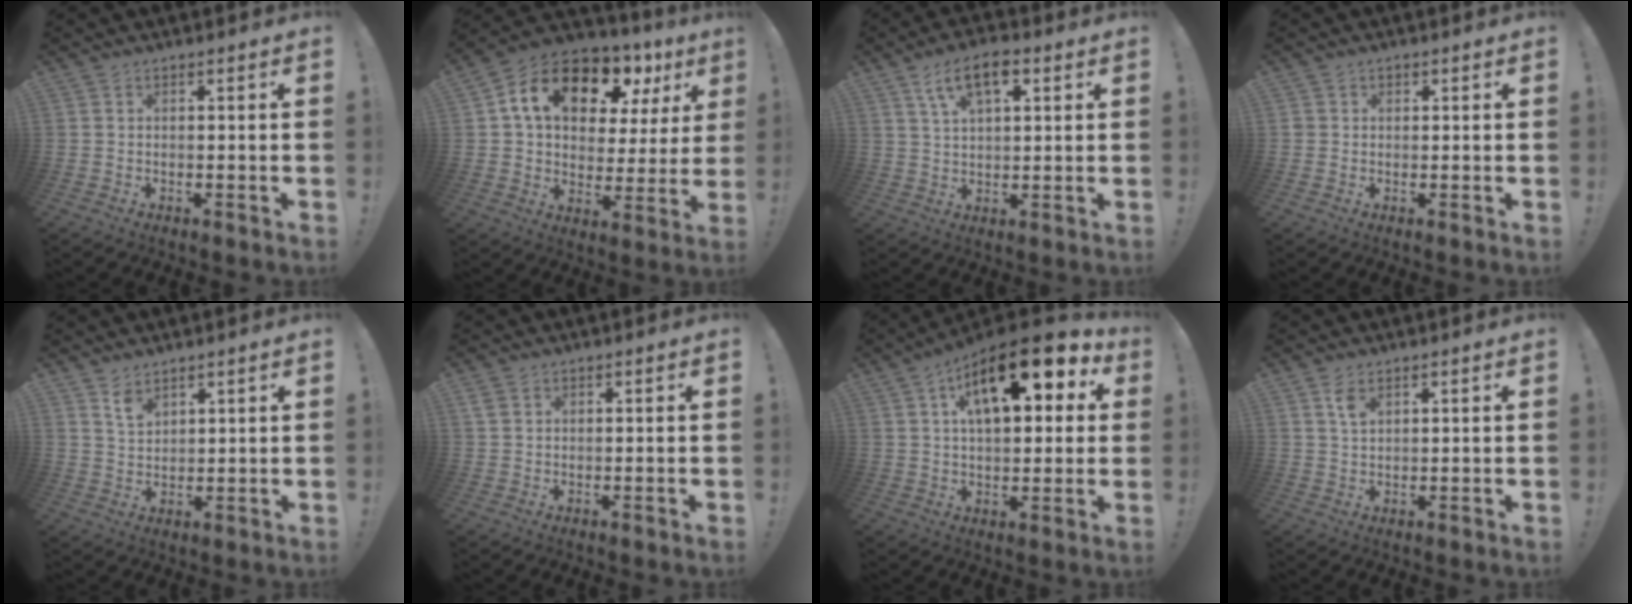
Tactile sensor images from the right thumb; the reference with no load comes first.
{"total": 17.6, "force": [9.6, 9.7, 11.2], "torque": [-0.188, -0.042, 0.170]}
{"total": 9.5, "force": [4.6, 4.3, 7.2], "torque": [-0.121, -0.003, 0.084]}
{"total": 1.5, "force": [0.5, 1.3, 0.3], "torque": [0.002, -0.002, 0.009]}
{"total": 5.2, "force": [4.0, 2.7, 1.9], "torque": [-0.017, -0.031, 0.070]}
{"total": 2.0, "force": [1.0, 1.4, 1.0], "torque": [-0.015, 0.001, 0.020]}
{"total": 18.4, "force": [7.3, 8.2, 14.7], "torque": [-0.217, -0.027, 0.117]}
{"total": 3.7, "force": [1.9, 1.8, 2.6], "torque": [-0.041, -0.007, 0.033]}